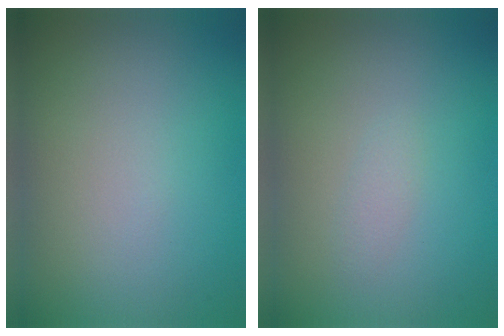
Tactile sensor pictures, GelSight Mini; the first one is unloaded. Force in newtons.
{"total": 0.8, "press": 0.8, "slide": 0.1}